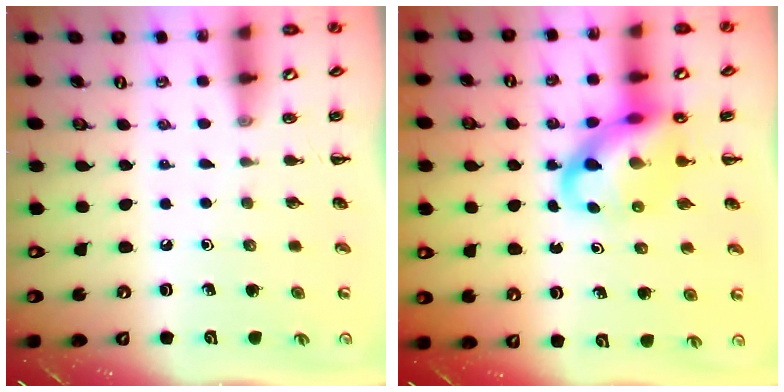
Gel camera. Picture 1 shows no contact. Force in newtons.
{"total": 12.5, "press": 11.9, "slide": 3.5}